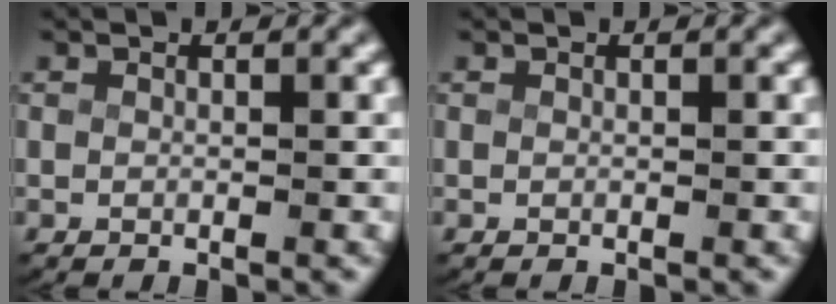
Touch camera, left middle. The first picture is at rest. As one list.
[{"total": 0.0}]